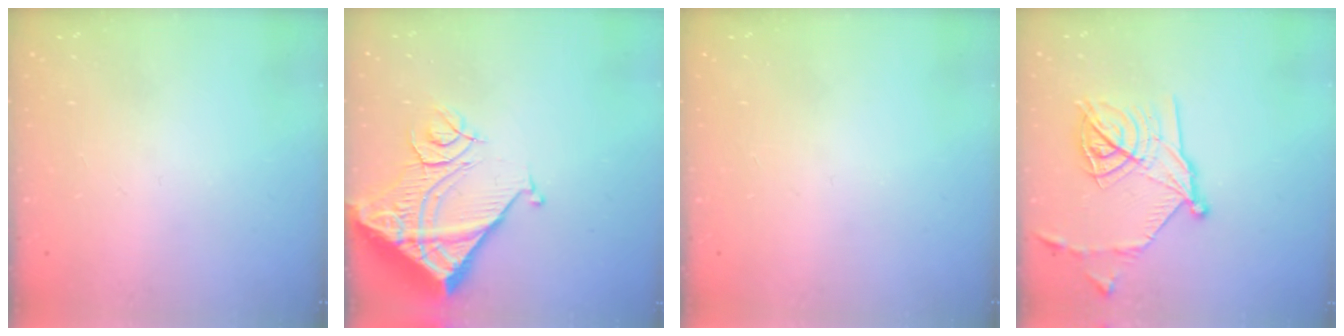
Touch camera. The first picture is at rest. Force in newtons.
{"total": 14.6, "press": 14.5, "slide": 2.0}
{"total": 0.0}
{"total": 17.6, "press": 17.6, "slide": 0.9}